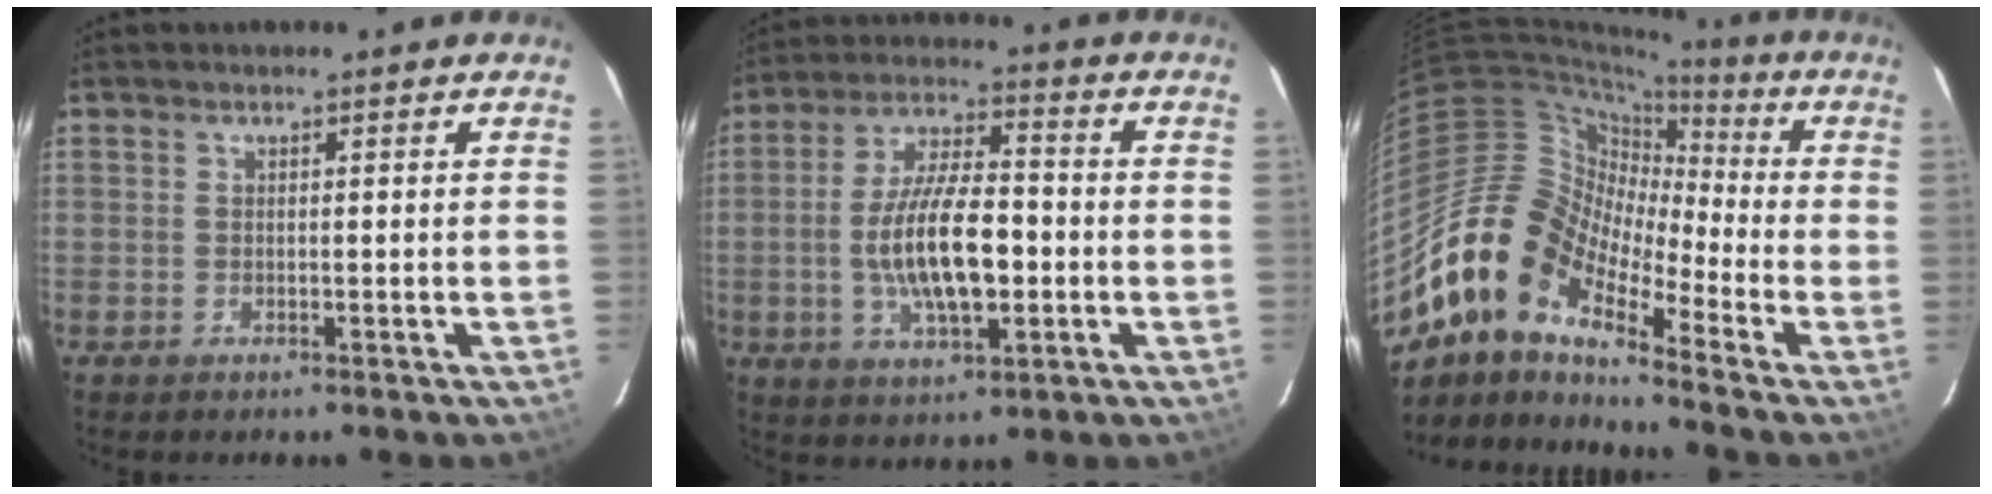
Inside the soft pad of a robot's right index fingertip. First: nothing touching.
{"total": 14.4, "force": [-2.2, 5.2, 13.2], "torque": [-0.254, -0.001, -0.034]}
{"total": 15.3, "force": [-10.4, 6.6, 9.0], "torque": [-0.149, 0.003, -0.219]}